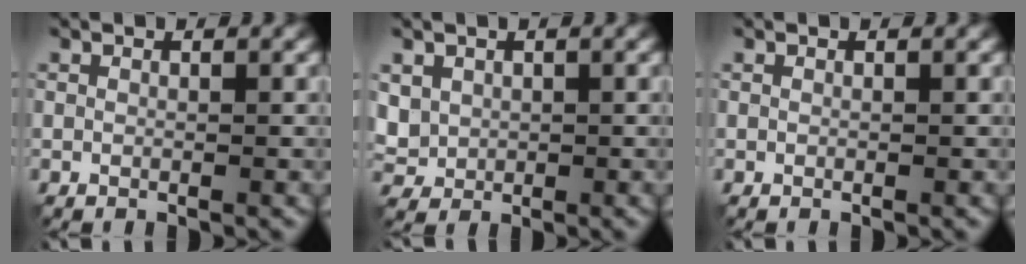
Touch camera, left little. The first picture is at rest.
{"total": 2.4, "force": [0.8, 2.1, 0.8], "torque": [-0.022, -0.004, 0.021]}
{"total": 0.0}